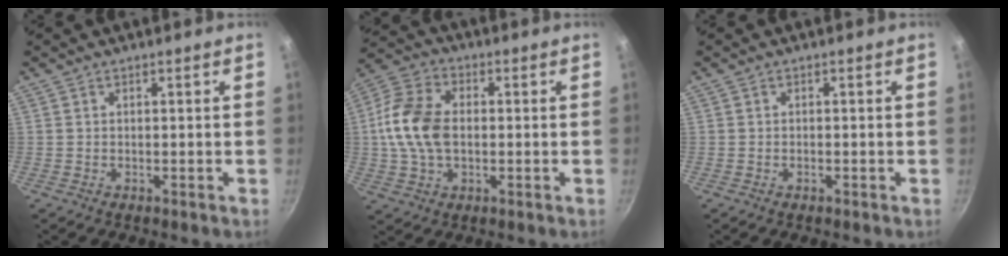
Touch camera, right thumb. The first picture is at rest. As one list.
[{"total": 12.9, "force": [0.0, 8.6, 9.7], "torque": [-0.181, 0.019, -0.013]}, {"total": 0.6, "force": [-0.3, 0.3, 0.4], "torque": [-0.006, 0.002, -0.007]}]